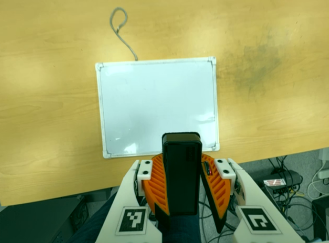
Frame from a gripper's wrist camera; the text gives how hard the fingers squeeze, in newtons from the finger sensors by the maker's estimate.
{"total": 8.5, "left": 8.5, "right": 8.6}